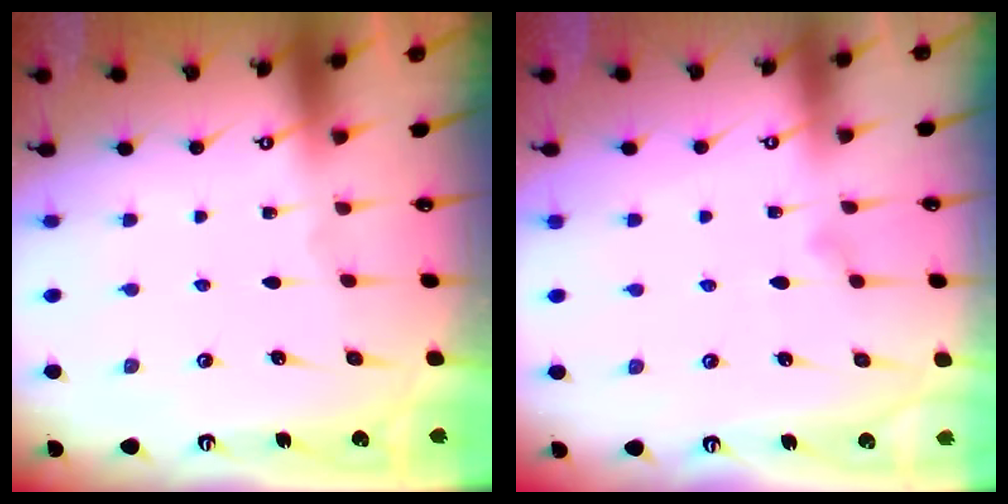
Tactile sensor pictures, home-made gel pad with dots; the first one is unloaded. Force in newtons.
{"total": 6.7, "press": 6.7, "slide": 0.5}